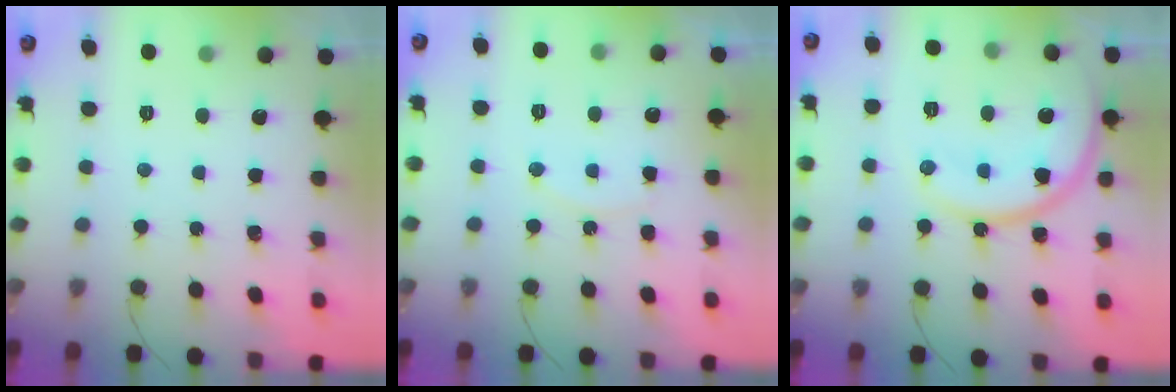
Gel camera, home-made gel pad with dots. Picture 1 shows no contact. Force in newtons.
{"total": 7.7, "press": 7.7, "slide": 0.4}
{"total": 14.0, "press": 14.0, "slide": 0.7}